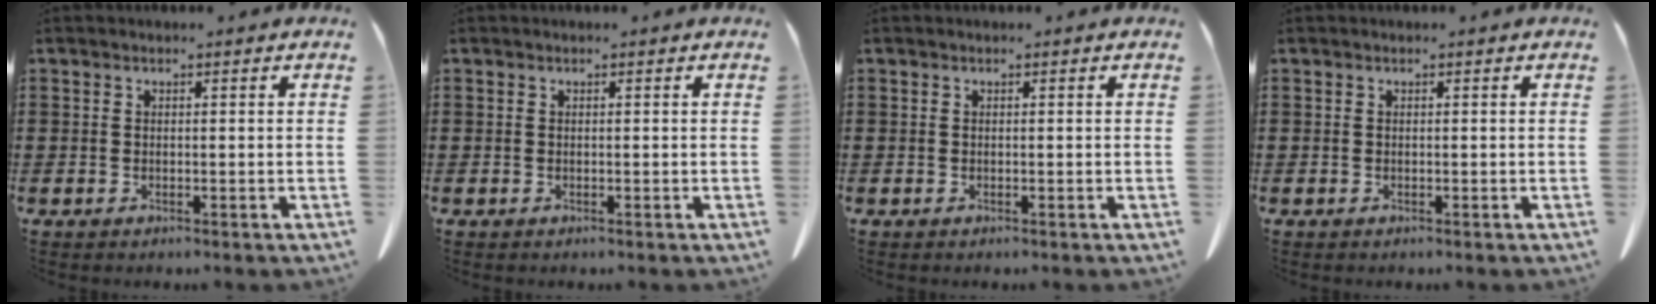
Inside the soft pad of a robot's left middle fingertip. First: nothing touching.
{"total": 0.0}
{"total": 0.0}
{"total": 0.0}